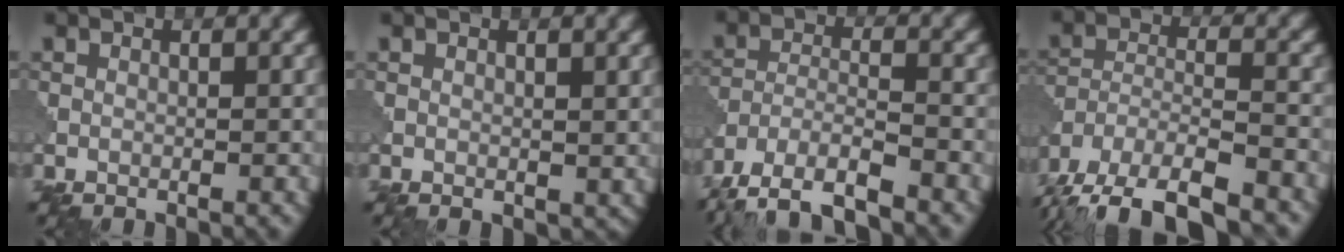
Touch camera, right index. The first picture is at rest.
{"total": 0.9, "force": [0.4, 0.6, 0.5], "torque": [-0.006, -0.002, 0.009]}
{"total": 7.1, "force": [-5.8, 2.0, 3.5], "torque": [-0.059, -0.016, -0.106]}
{"total": 12.3, "force": [-10.4, 4.4, 5.1], "torque": [-0.089, -0.016, -0.159]}